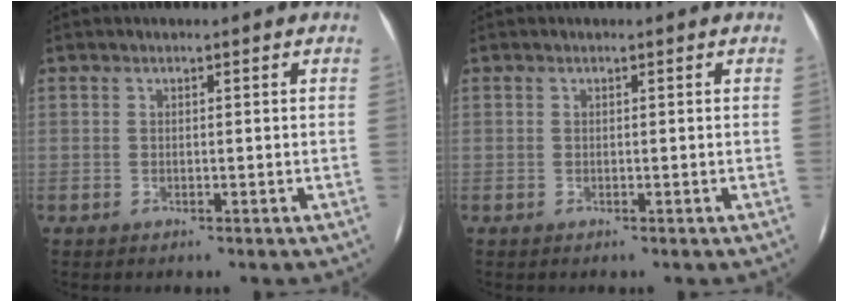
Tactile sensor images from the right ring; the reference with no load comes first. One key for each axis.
{"total": 0.0}